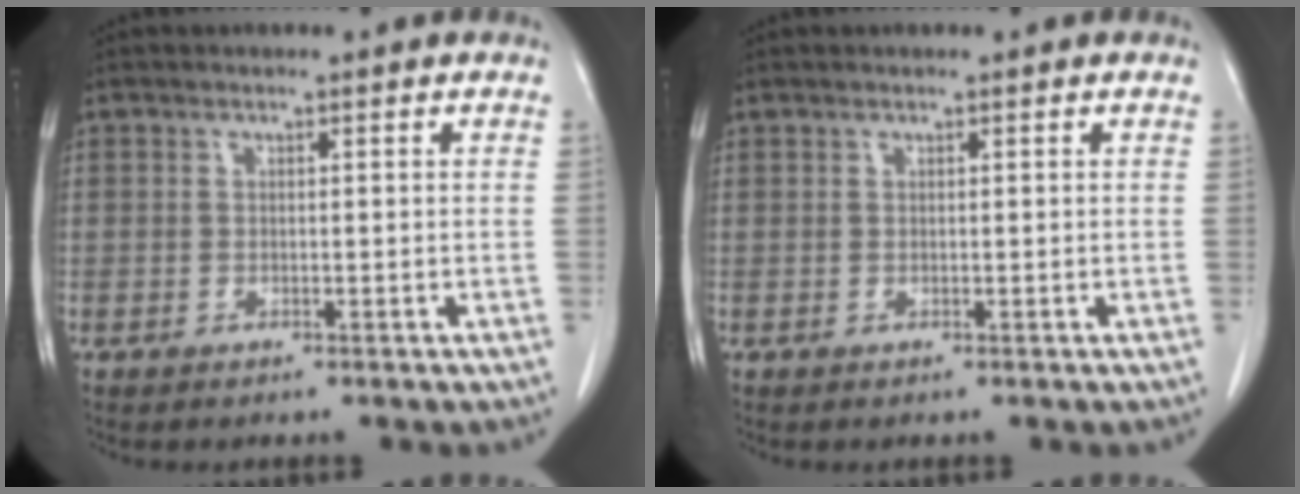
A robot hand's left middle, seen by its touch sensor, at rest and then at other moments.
{"total": 0.0}